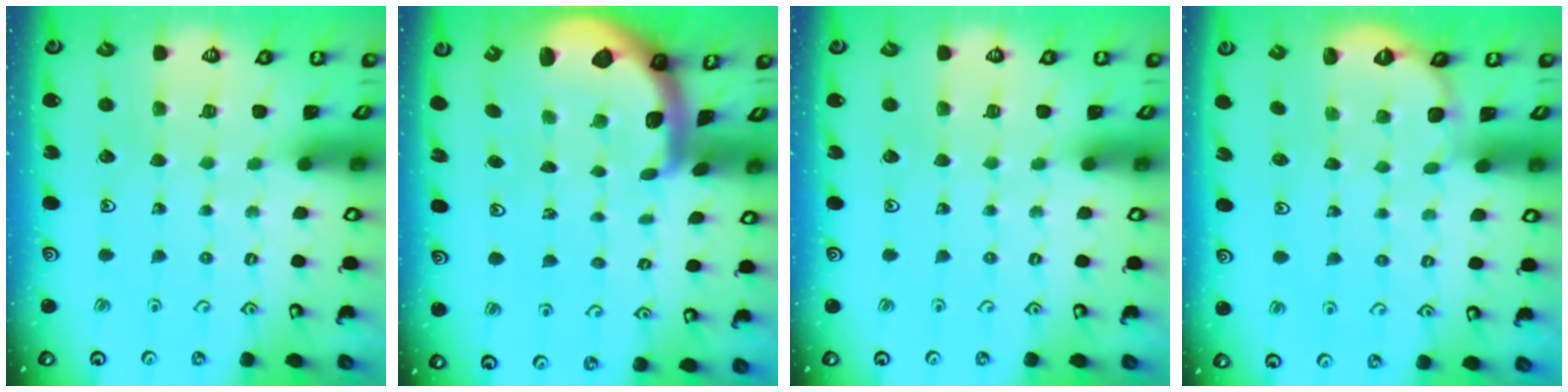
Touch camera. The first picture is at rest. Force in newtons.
{"total": 2.4, "press": 2.3, "slide": 0.5}
{"total": 0.0}
{"total": 2.0, "press": 0.6, "slide": 1.9}